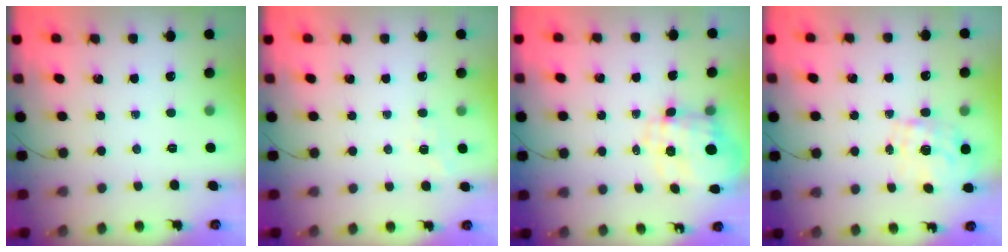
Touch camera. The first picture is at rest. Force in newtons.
{"total": 2.7, "press": 2.2, "slide": 1.6}
{"total": 4.2, "press": 3.8, "slide": 1.8}
{"total": 1.5, "press": 1.3, "slide": 0.8}